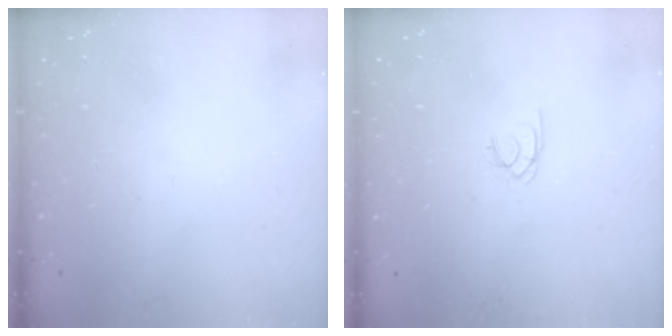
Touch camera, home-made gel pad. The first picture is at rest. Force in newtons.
{"total": 1.4, "press": 1.4, "slide": 0.2}